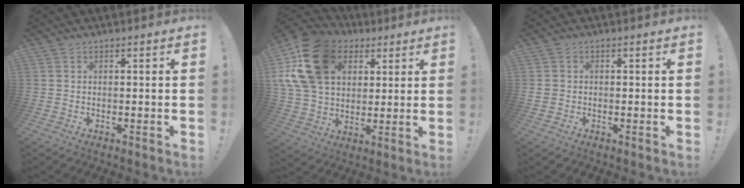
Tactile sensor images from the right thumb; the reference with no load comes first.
{"total": 21.9, "force": [7.4, 16.2, 12.8], "torque": [-0.236, -0.027, 0.151]}
{"total": 1.4, "force": [-0.5, 1.3, 0.3], "torque": [-0.012, 0.007, -0.007]}